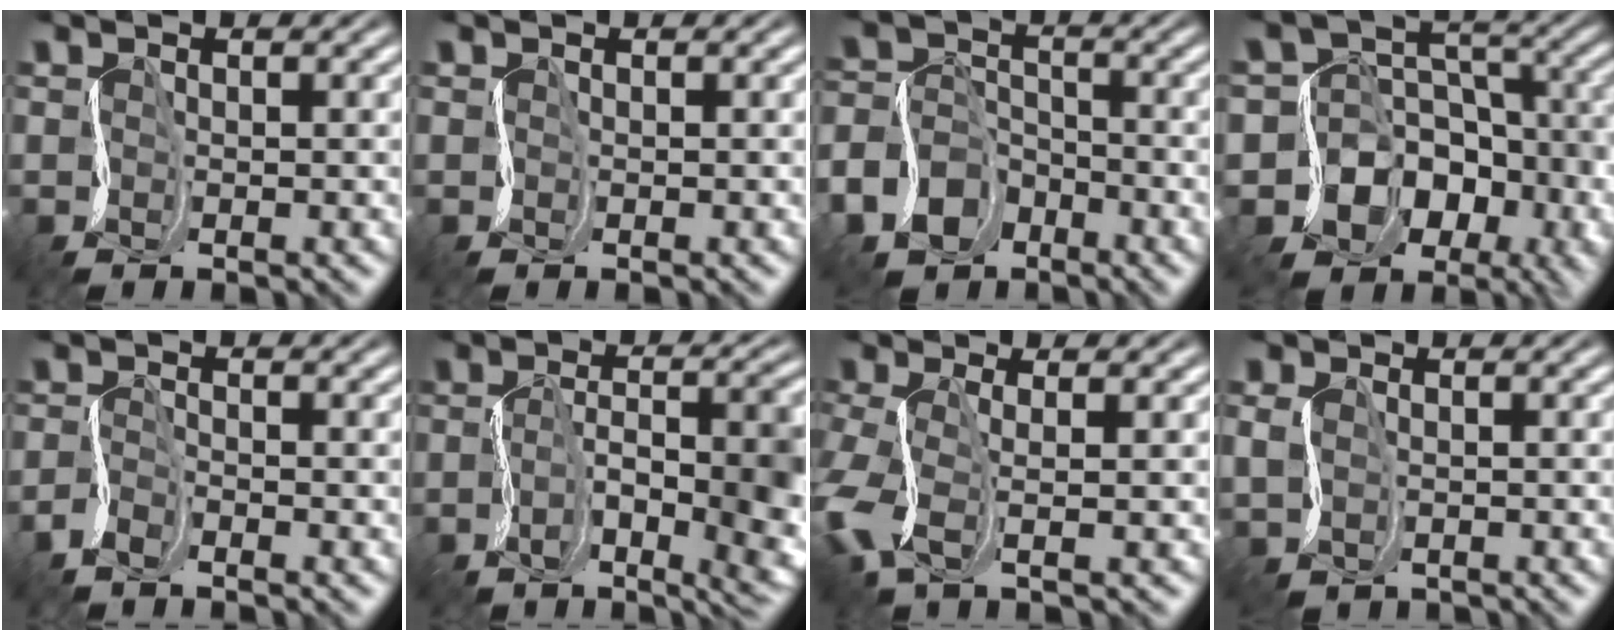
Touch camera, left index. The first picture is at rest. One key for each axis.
{"total": 0.0}
{"total": 5.1, "fx": -3.2, "fy": 3.7, "fz": 1.6, "tx": -0.025, "ty": 0.003, "tz": -0.067}
{"total": 11.0, "fx": -5.1, "fy": 9.1, "fz": 3.5, "tx": -0.040, "ty": 0.004, "tz": -0.100}
{"total": 1.4, "fx": -1.3, "fy": 0.2, "fz": 0.5, "tx": -0.018, "ty": 0.000, "tz": -0.033}
{"total": 10.3, "fx": -2.3, "fy": 4.0, "fz": 9.3, "tx": -0.138, "ty": -0.006, "tz": -0.032}
{"total": 3.5, "fx": -0.7, "fy": 1.0, "fz": 3.2, "tx": -0.086, "ty": -0.001, "tz": -0.024}
{"total": 1.0, "fx": 0.2, "fy": 0.9, "fz": 0.2, "tx": -0.012, "ty": 0.001, "tz": 0.005}